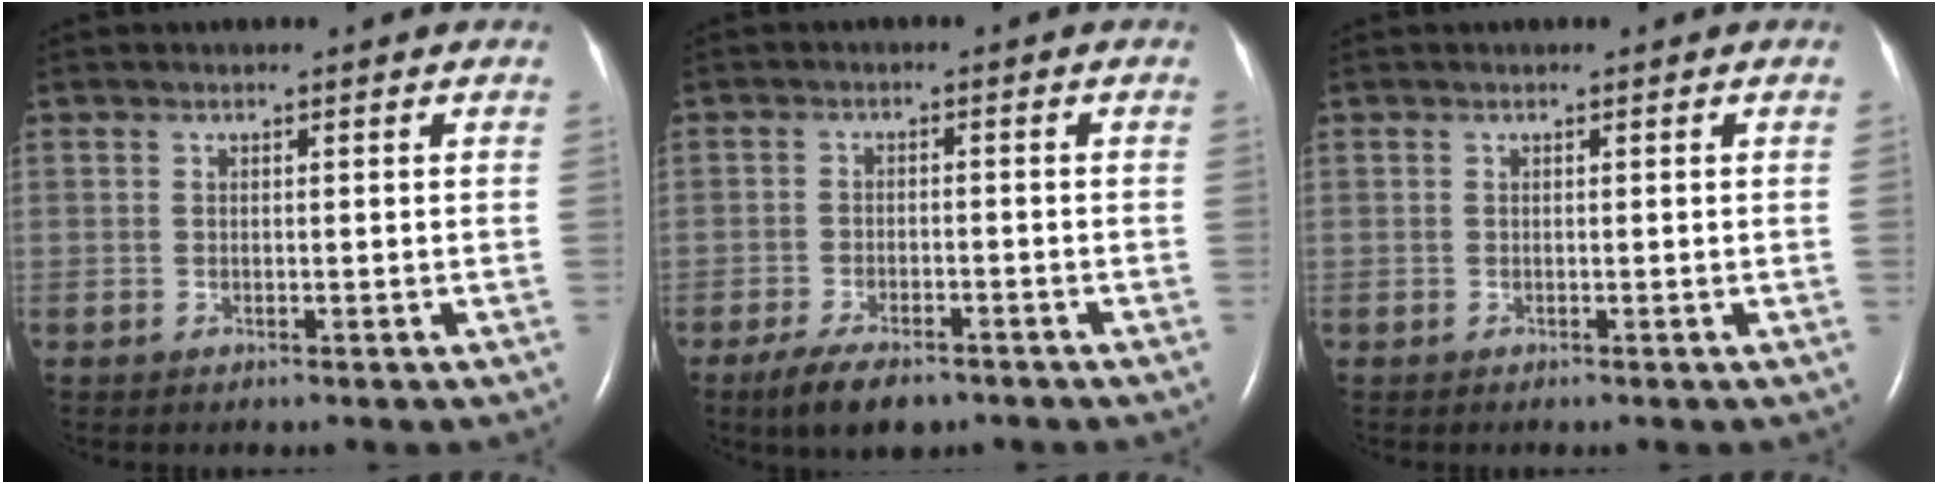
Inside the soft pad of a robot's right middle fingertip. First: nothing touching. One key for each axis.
{"total": 6.8, "fx": -4.9, "fy": 2.4, "fz": 4.0, "tx": -0.076, "ty": -0.009, "tz": -0.079}
{"total": 0.0}